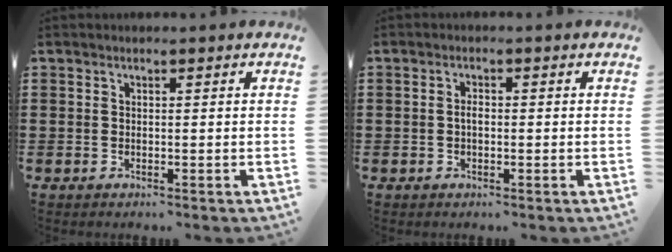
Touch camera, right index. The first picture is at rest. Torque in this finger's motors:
{"motor_torque": [0.73, 0.91, 0.29, 0.07]}